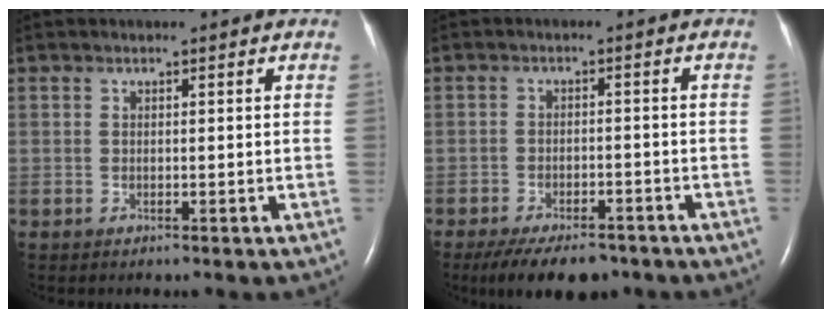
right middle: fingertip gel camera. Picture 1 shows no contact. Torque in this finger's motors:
{"motor_torque": [0.21, -0.20, 0.10, 0.06]}